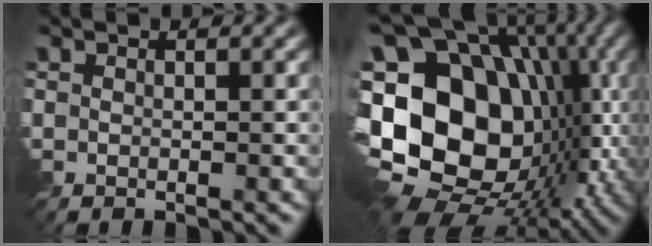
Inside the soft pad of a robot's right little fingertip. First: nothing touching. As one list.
[{"total": 21.7, "force": [-3.6, 16.7, 13.5], "torque": [-0.241, -0.003, -0.080]}]